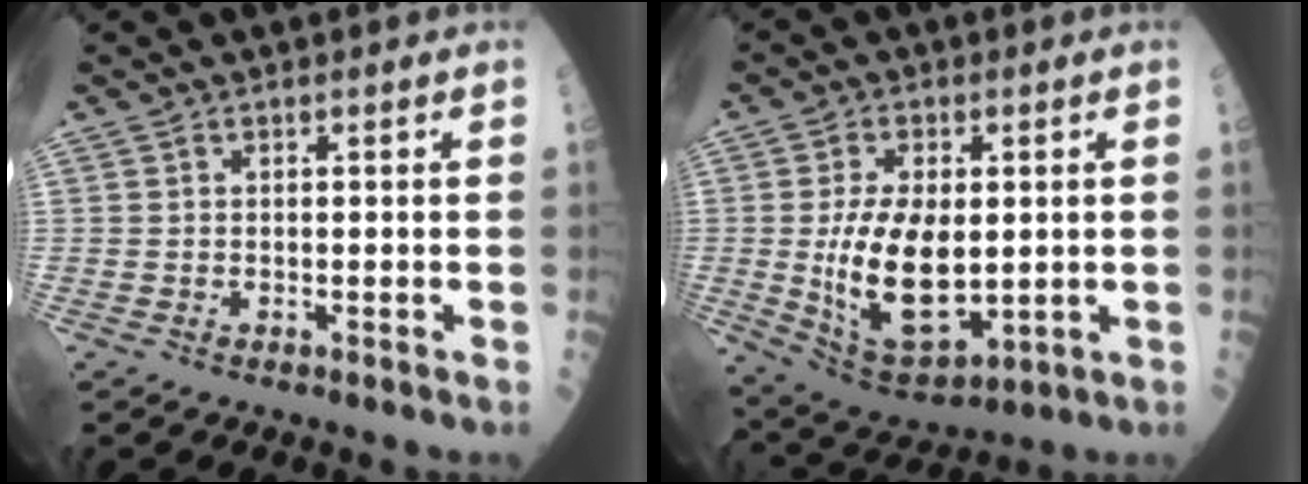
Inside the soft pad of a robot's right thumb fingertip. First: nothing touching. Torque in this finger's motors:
{"motor_torque": [-0.51, 1.21, 0.99, 0.55, 0.33]}